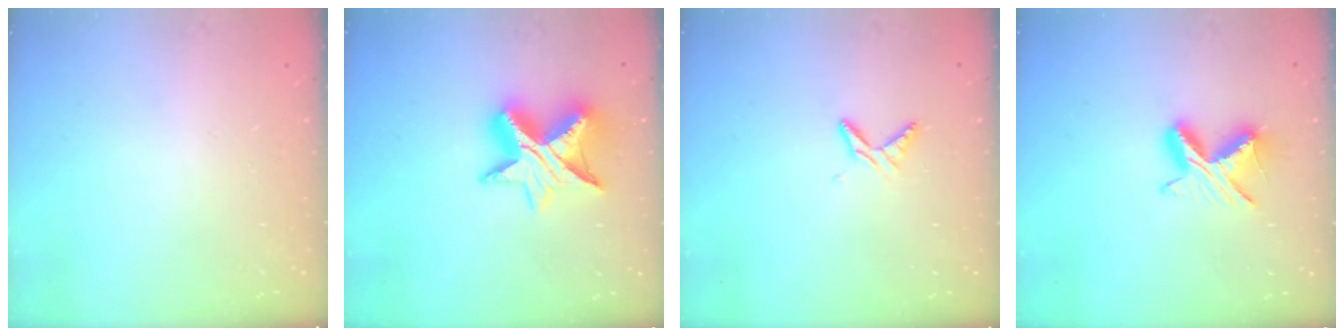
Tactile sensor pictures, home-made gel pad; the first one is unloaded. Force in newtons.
{"total": 12.4, "press": 12.4, "slide": 0.5}
{"total": 5.5, "press": 5.4, "slide": 0.6}
{"total": 8.7, "press": 8.7, "slide": 0.6}